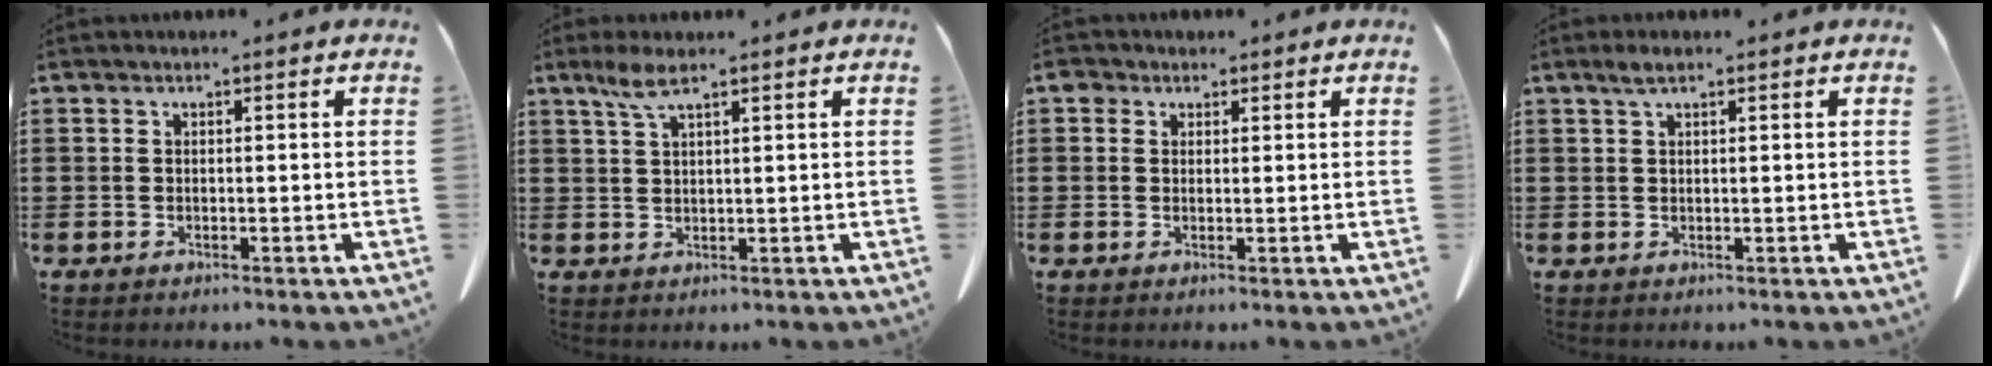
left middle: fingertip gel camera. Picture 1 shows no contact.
{"total": 3.8, "force": [2.3, 0.7, 2.9], "torque": [-0.063, 0.004, 0.040]}
{"total": 2.0, "force": [1.2, 1.5, 0.5], "torque": [-0.008, 0.005, 0.022]}
{"total": 1.9, "force": [1.0, 0.5, 1.5], "torque": [-0.030, 0.003, 0.018]}